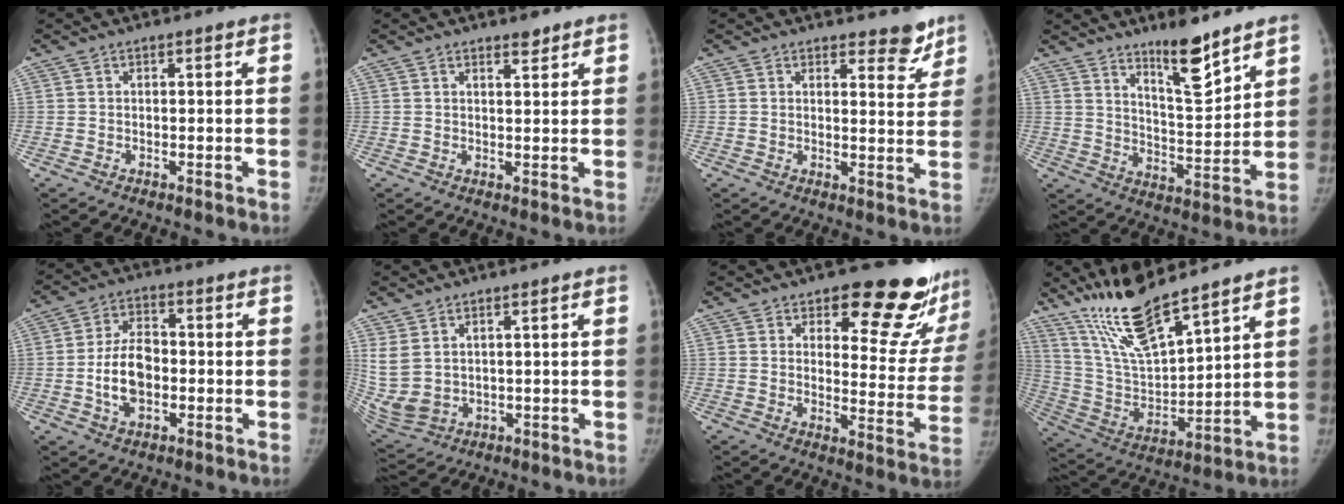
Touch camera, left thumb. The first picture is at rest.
{"total": 2.0, "force": [1.7, 0.6, 0.9], "torque": [-0.005, -0.012, 0.025]}
{"total": 4.7, "force": [3.9, 1.9, 1.9], "torque": [0.010, -0.031, 0.045]}
{"total": 10.5, "force": [7.9, 2.0, 6.6], "torque": [-0.093, -0.072, 0.137]}
{"total": 9.0, "force": [-1.7, 5.6, 6.8], "torque": [-0.111, 0.015, -0.033]}
{"total": 8.7, "force": [2.5, 5.6, 6.1], "torque": [-0.135, -0.013, 0.071]}
{"total": 19.0, "force": [15.1, 7.3, 8.9], "torque": [-0.051, -0.113, 0.176]}
{"total": 15.6, "force": [12.5, 2.7, 9.0], "torque": [-0.151, -0.072, 0.252]}